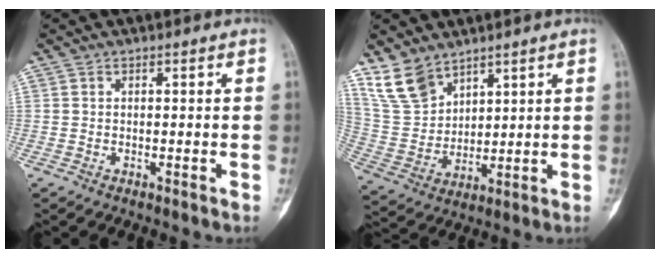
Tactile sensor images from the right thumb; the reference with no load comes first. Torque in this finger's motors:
{"motor_torque": [-0.94, 1.88, 0.17, 0.03, 0.02]}